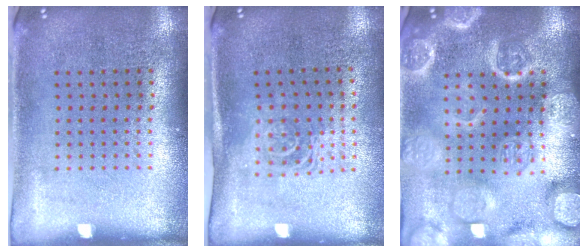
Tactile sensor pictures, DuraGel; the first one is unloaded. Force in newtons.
{"total": 1.6, "press": 1.3, "slide": 1.0}
{"total": 6.2, "press": 6.1, "slide": 0.9}